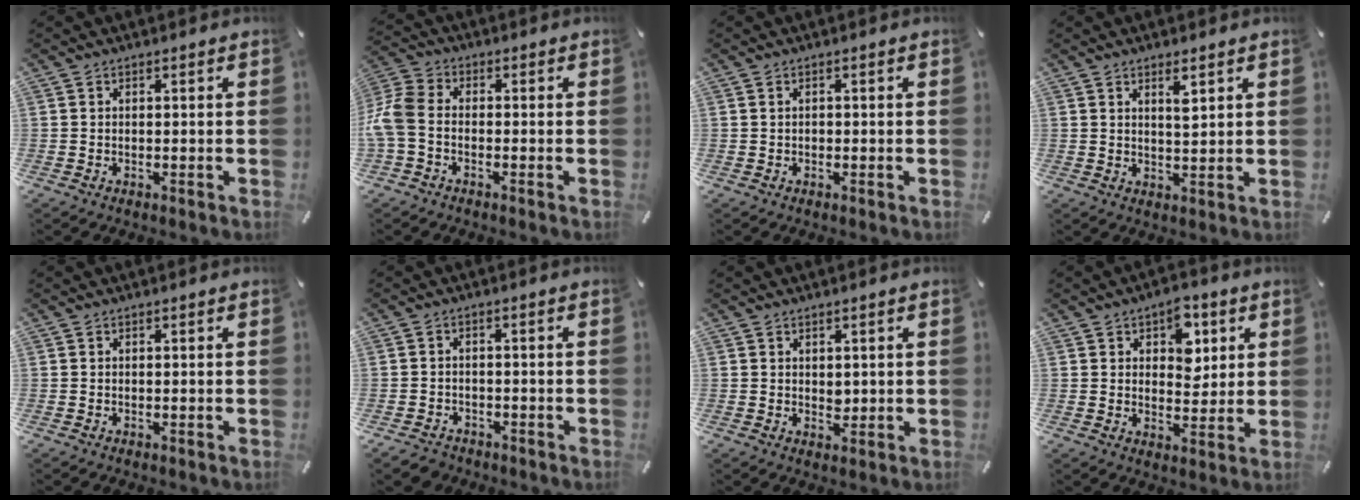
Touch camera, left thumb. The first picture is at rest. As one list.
[{"total": 6.8, "force": [-1.5, 4.3, 5.0], "torque": [-0.115, 0.005, -0.026]}, {"total": 0.7, "force": [0.0, 0.5, 0.5], "torque": [-0.010, 0.004, -0.002]}, {"total": 3.5, "force": [2.2, 0.8, 2.7], "torque": [-0.042, -0.009, 0.034]}, {"total": 0.0}, {"total": 2.6, "force": [-2.0, 1.5, 0.5], "torque": [-0.015, 0.010, -0.043]}, {"total": 1.8, "force": [0.6, 1.5, 0.9], "torque": [-0.003, -0.004, 0.007]}, {"total": 7.5, "force": [3.4, 5.2, 4.3], "torque": [-0.034, -0.015, 0.050]}]